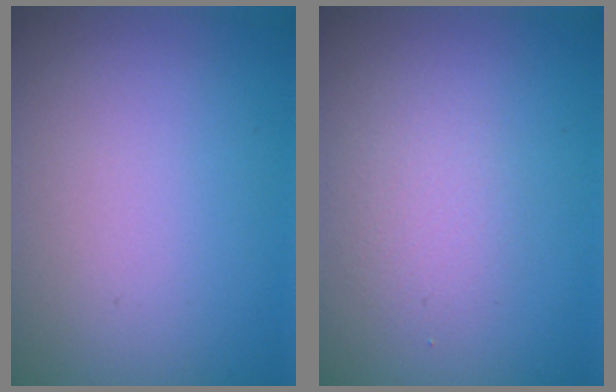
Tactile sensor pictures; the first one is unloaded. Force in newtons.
{"total": 1.9, "press": 1.9, "slide": 0.0}